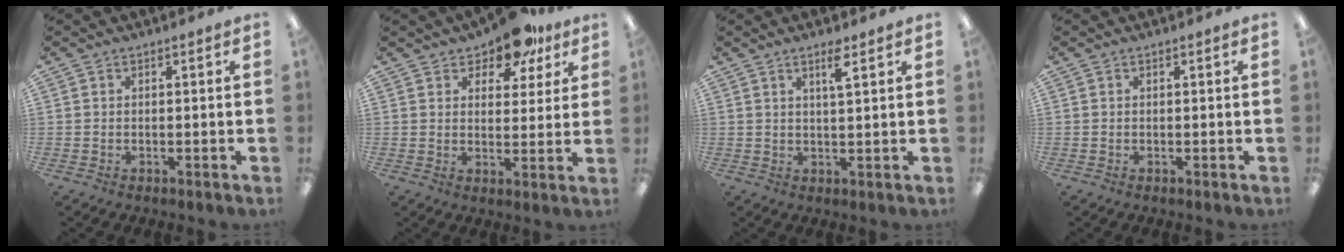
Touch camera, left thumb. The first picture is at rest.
{"total": 10.4, "force": [8.3, 4.6, 4.2], "torque": [-0.062, -0.045, 0.150]}
{"total": 4.0, "force": [2.6, 0.6, 3.0], "torque": [-0.051, -0.005, 0.040]}
{"total": 0.0}